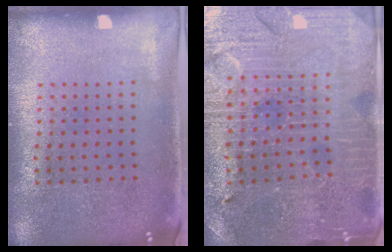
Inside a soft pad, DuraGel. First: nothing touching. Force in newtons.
{"total": 3.3, "press": 3.3, "slide": 0.6}